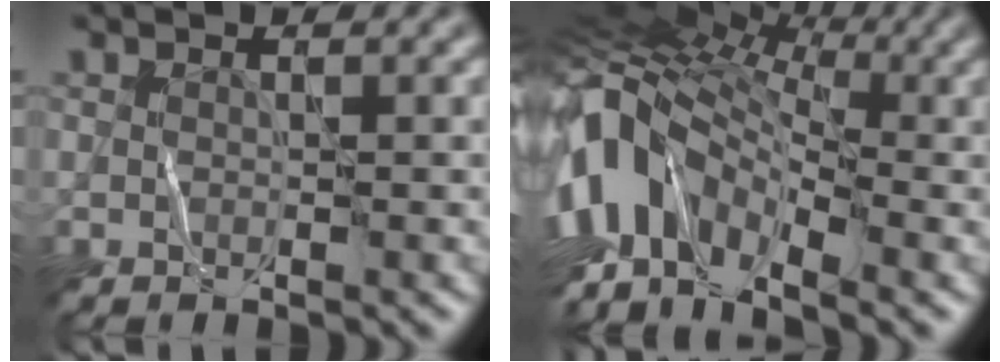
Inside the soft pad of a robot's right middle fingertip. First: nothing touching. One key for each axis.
{"total": 12.9, "fx": -3.1, "fy": 7.5, "fz": 10.0, "tx": -0.206, "ty": 0.018, "tz": -0.073}